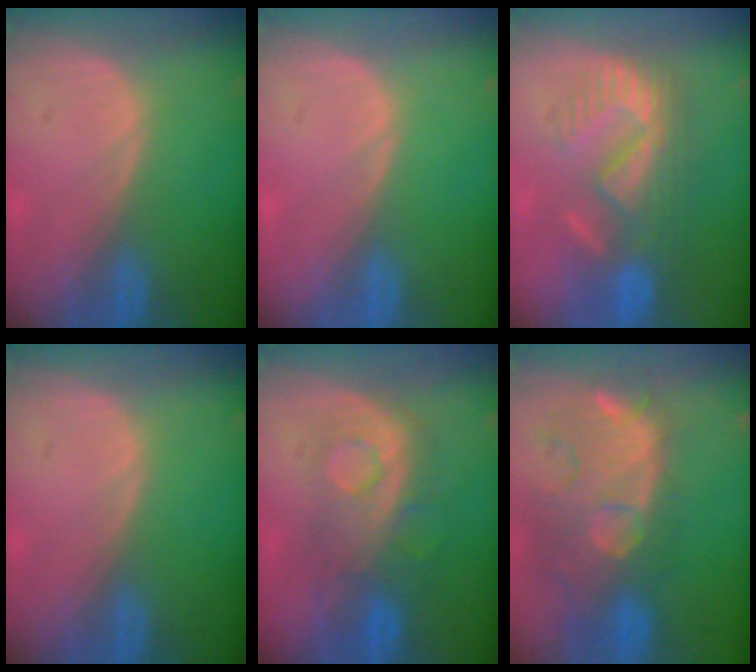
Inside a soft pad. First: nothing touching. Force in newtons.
{"total": 0.0}
{"total": 9.1, "press": 8.9, "slide": 1.9}
{"total": 0.0}
{"total": 7.8, "press": 7.8, "slide": 0.6}
{"total": 12.2, "press": 11.0, "slide": 5.4}